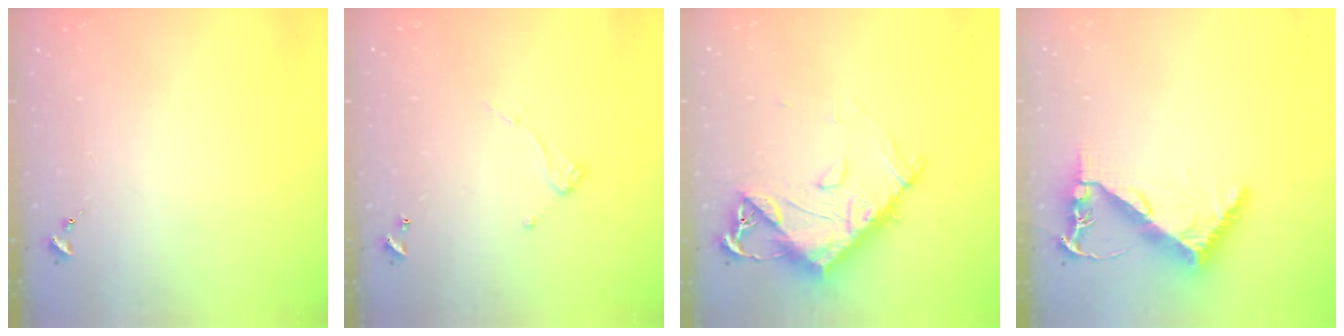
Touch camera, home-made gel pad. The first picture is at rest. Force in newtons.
{"total": 6.9, "press": 6.9, "slide": 0.3}
{"total": 13.6, "press": 13.5, "slide": 1.4}
{"total": 6.8, "press": 6.8, "slide": 0.9}